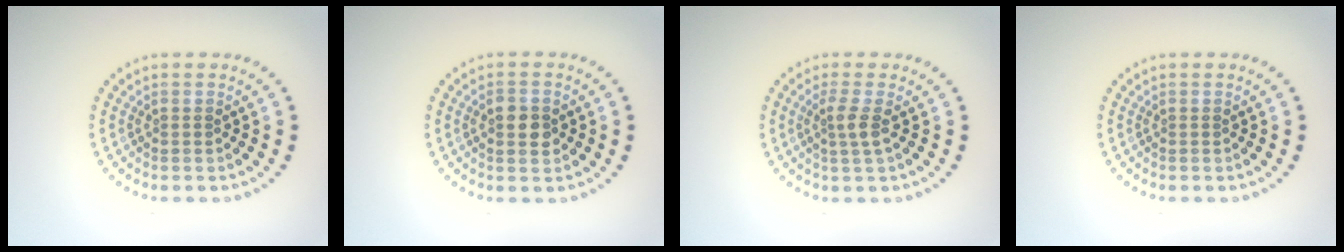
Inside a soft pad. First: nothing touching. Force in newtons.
{"total": 2.0, "press": 2.0, "slide": 0.1}
{"total": 1.8, "press": 1.4, "slide": 1.2}
{"total": 0.0}